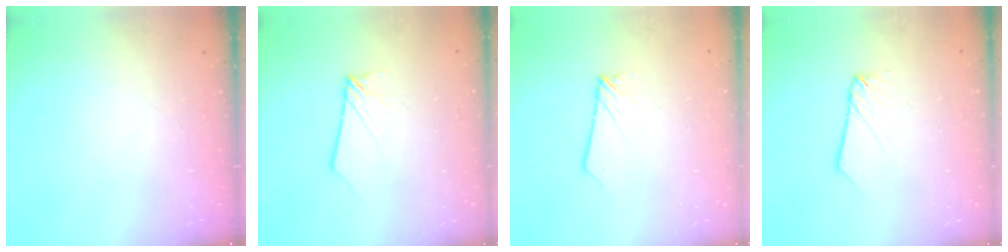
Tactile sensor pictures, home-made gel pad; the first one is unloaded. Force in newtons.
{"total": 2.8, "press": 2.8, "slide": 0.3}
{"total": 1.9, "press": 1.9, "slide": 0.1}
{"total": 2.5, "press": 2.5, "slide": 0.1}